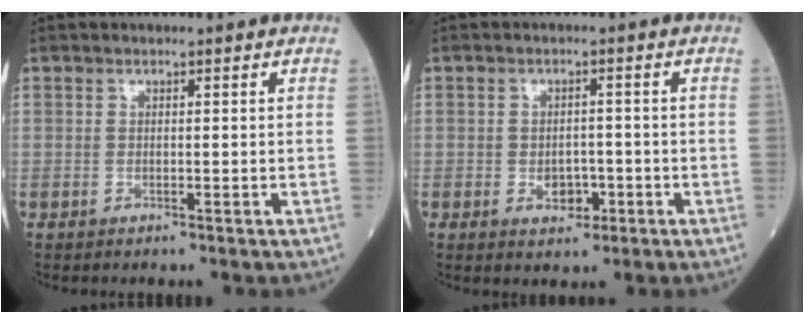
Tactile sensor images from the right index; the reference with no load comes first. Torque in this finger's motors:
{"motor_torque": [0.51, -0.14, 0.21, 0.01]}